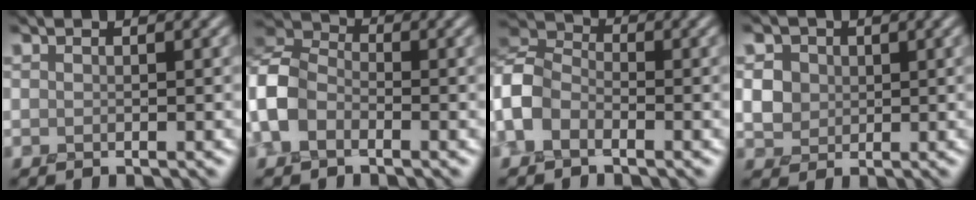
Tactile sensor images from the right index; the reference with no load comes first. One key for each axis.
{"total": 5.3, "fx": -2.2, "fy": 3.6, "fz": 3.2, "tx": -0.077, "ty": 0.007, "tz": -0.061}
{"total": 4.4, "fx": -2.2, "fy": 2.8, "fz": 2.5, "tx": -0.060, "ty": 0.010, "tz": -0.060}
{"total": 5.4, "fx": 1.8, "fy": 4.4, "fz": 2.5, "tx": -0.057, "ty": 0.019, "tz": 0.022}